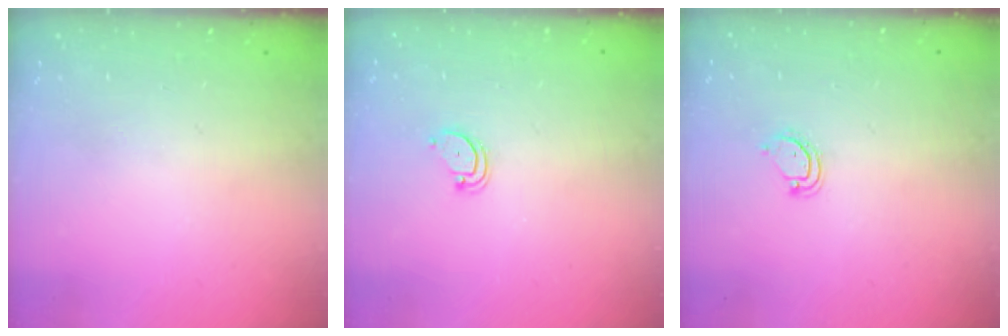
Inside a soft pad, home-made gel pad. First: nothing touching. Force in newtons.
{"total": 3.0, "press": 3.0, "slide": 0.3}
{"total": 3.1, "press": 3.1, "slide": 0.4}